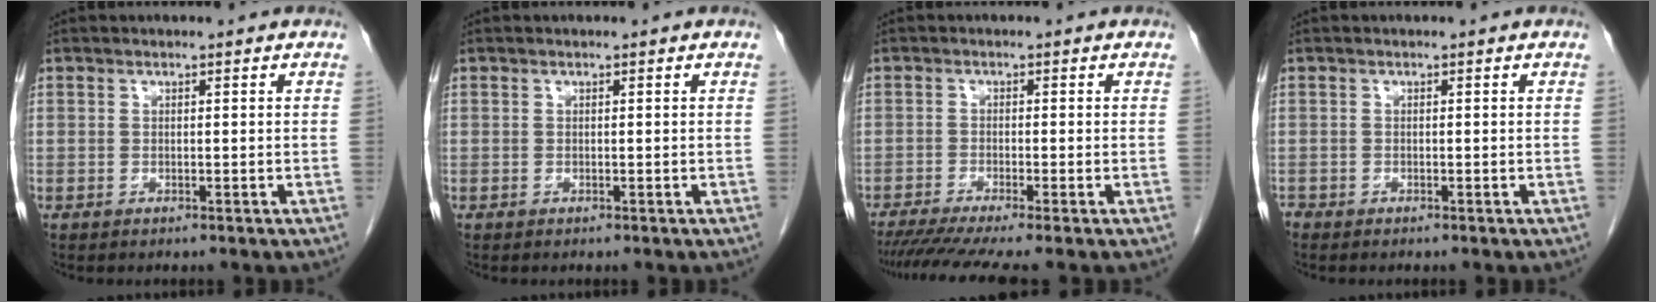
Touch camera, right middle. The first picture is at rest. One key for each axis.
{"total": 0.0}
{"total": 7.8, "fx": -6.3, "fy": -0.6, "fz": 4.6, "tx": -0.069, "ty": -0.019, "tz": -0.102}
{"total": 0.6, "fx": -0.5, "fy": 0.2, "fz": 0.0, "tx": -0.007, "ty": -0.002, "tz": -0.014}